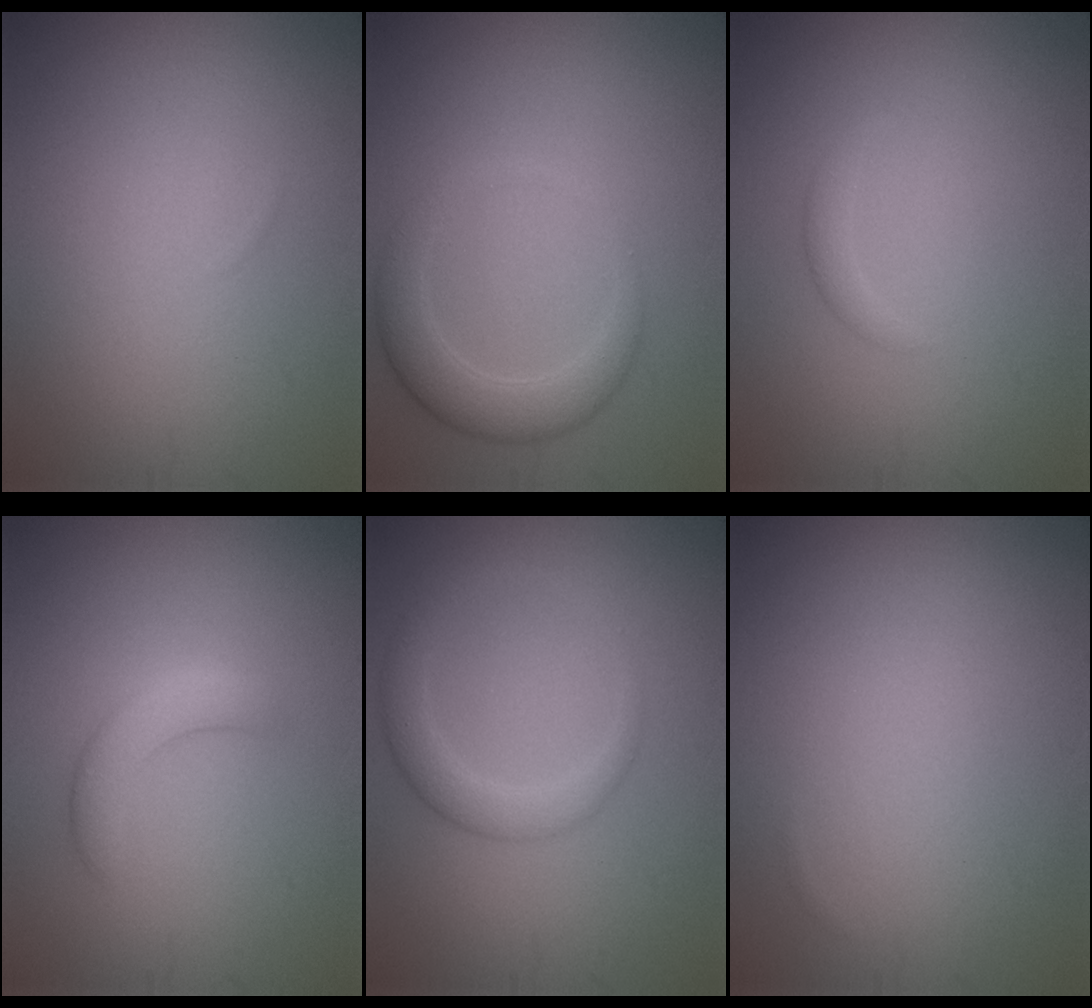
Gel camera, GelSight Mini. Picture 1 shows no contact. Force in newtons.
{"total": 3.2, "press": 3.2, "slide": 0.2}
{"total": 1.1, "press": 1.1, "slide": 0.1}
{"total": 2.6, "press": 2.6, "slide": 0.1}
{"total": 2.6, "press": 2.6, "slide": 0.2}
{"total": 0.0}